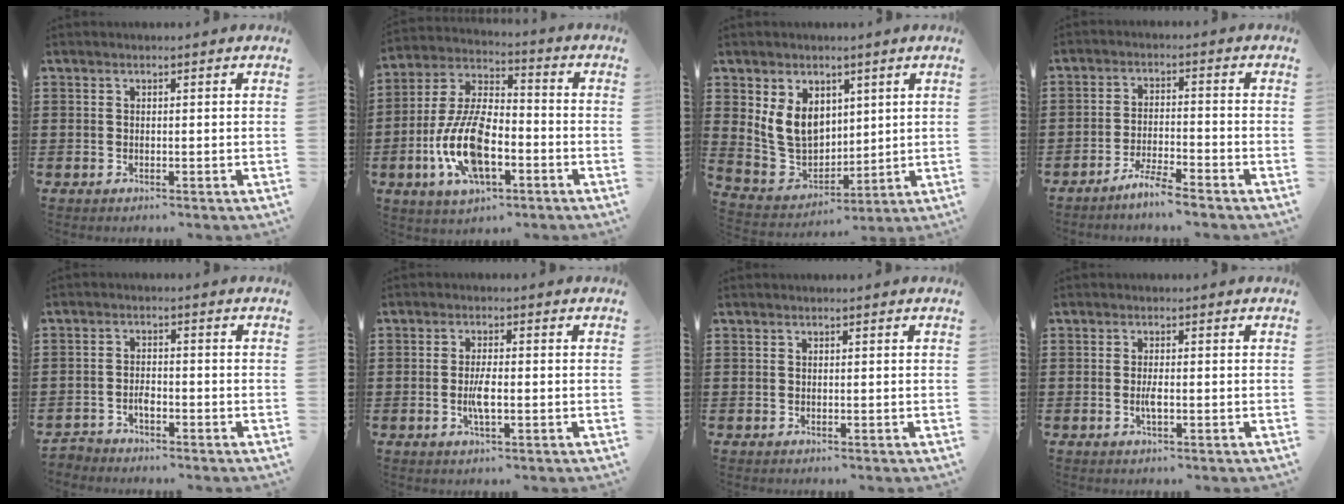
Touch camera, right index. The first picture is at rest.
{"total": 12.6, "force": [-4.4, 5.9, 10.2], "torque": [-0.234, 0.001, -0.084]}
{"total": 8.9, "force": [2.7, 7.1, 4.7], "torque": [-0.126, 0.004, 0.052]}
{"total": 4.3, "force": [-4.0, -0.3, 1.6], "torque": [-0.035, -0.002, -0.078]}
{"total": 1.9, "force": [-1.6, 0.9, 0.6], "torque": [-0.014, 0.004, -0.033]}
{"total": 3.8, "force": [-0.7, 1.0, 3.6], "torque": [-0.075, -0.003, -0.017]}
{"total": 0.0}
{"total": 2.1, "force": [-0.5, 0.5, 1.9], "torque": [-0.041, -0.001, -0.011]}